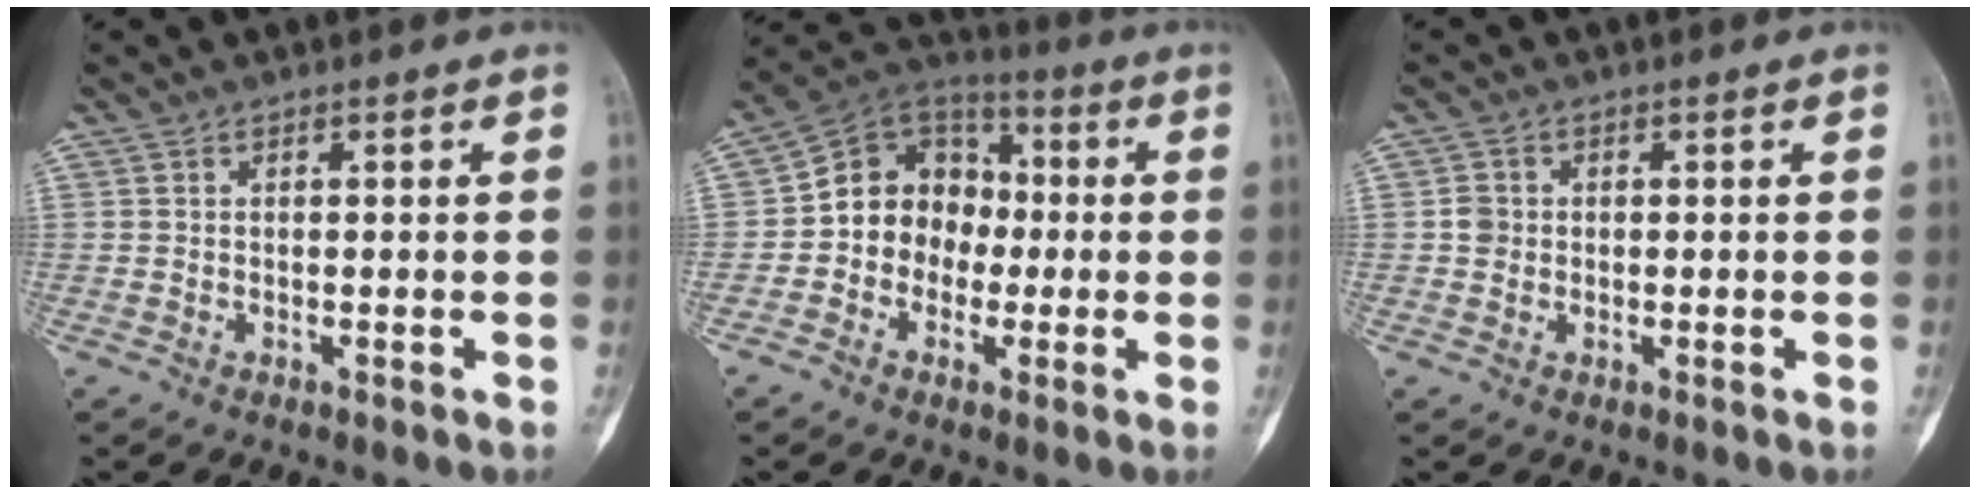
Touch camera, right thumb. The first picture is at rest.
{"total": 12.7, "force": [-1.2, 10.8, 6.5], "torque": [-0.058, 0.036, -0.034]}
{"total": 2.3, "force": [0.0, 2.1, 0.9], "torque": [-0.006, 0.005, -0.002]}